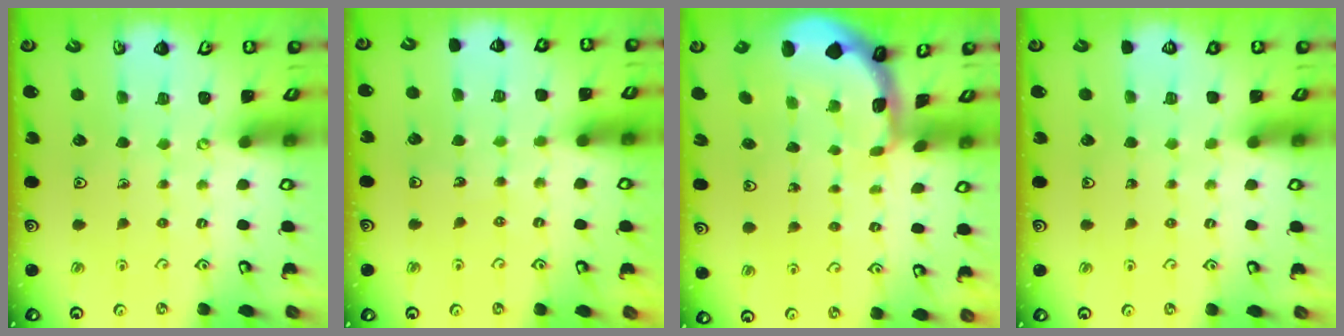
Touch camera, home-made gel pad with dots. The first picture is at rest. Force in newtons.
{"total": 5.5, "press": 5.3, "slide": 1.5}
{"total": 2.3, "press": 2.3, "slide": 0.3}
{"total": 0.0}